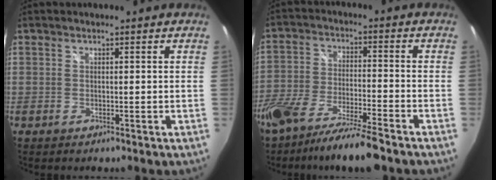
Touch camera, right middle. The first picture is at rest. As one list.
[{"total": 12.8, "force": [-10.0, 1.8, 7.7], "torque": [-0.160, -0.030, -0.181]}]